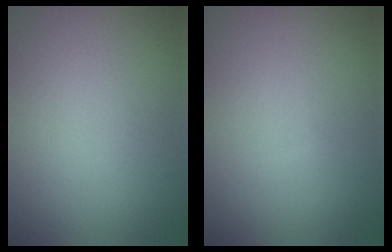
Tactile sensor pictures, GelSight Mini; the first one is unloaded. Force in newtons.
{"total": 0.0}